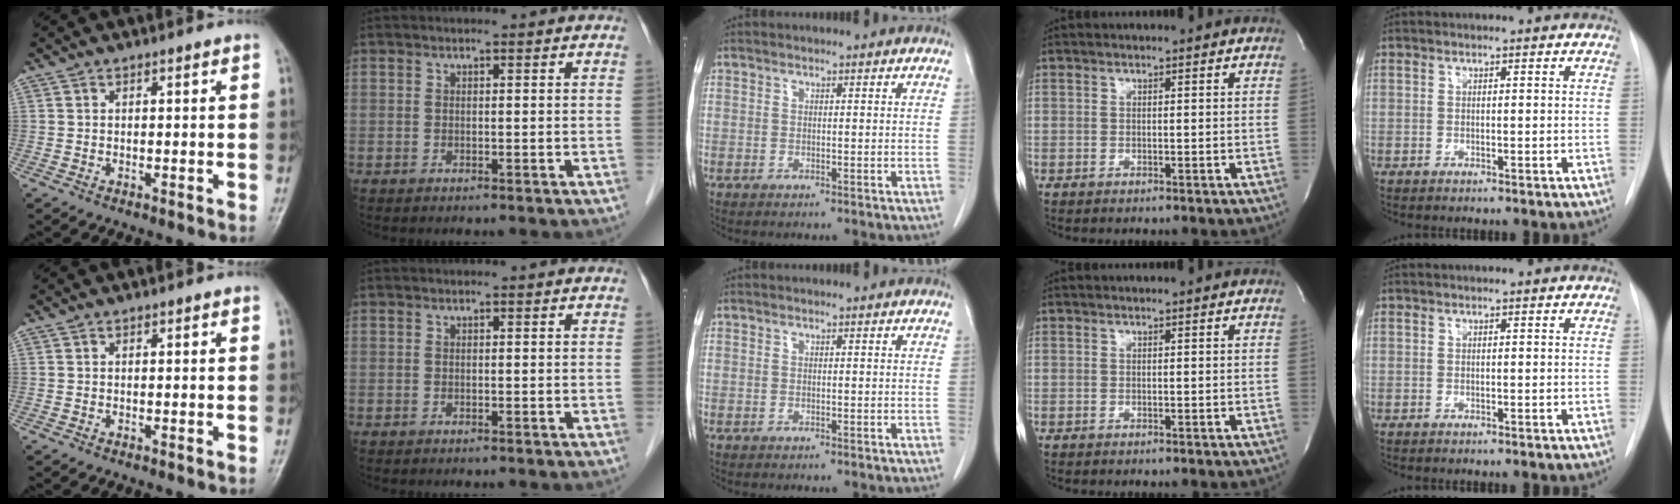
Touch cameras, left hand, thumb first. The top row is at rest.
{}